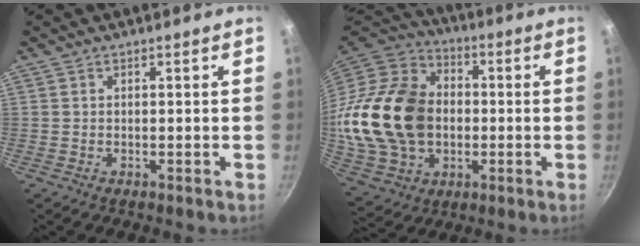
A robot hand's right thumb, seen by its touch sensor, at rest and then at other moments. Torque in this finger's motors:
{"motor_torque": [2.44, 2.58, 2.50, -0.28, 0.64]}